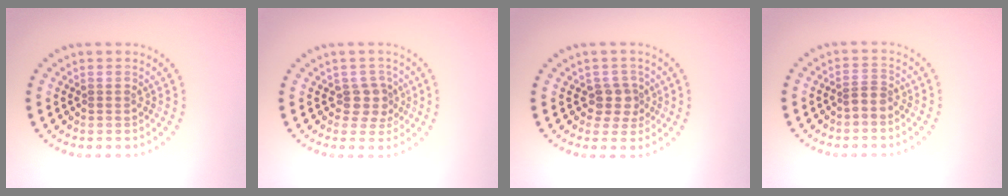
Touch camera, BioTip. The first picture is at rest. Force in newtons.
{"total": 2.2, "press": 1.7, "slide": 1.3}
{"total": 2.2, "press": 1.8, "slide": 1.3}
{"total": 1.3, "press": 0.8, "slide": 0.9}